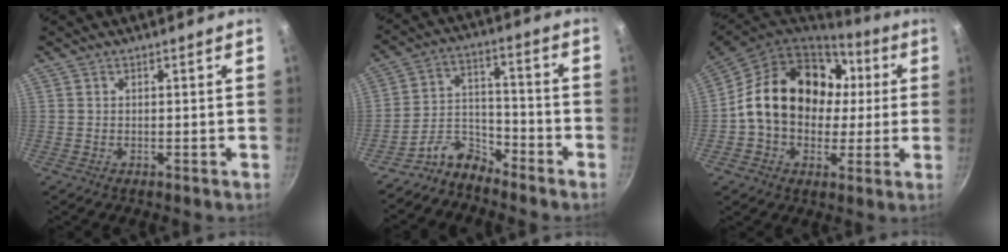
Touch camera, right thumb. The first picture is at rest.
{"total": 7.6, "force": [-6.7, 3.1, 1.8], "torque": [-0.020, 0.079, -0.142]}
{"total": 22.4, "force": [2.8, 17.0, 14.2], "torque": [-0.222, 0.035, 0.043]}